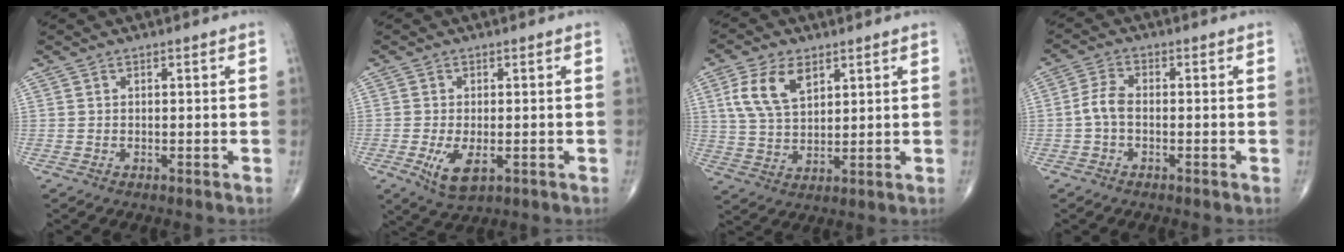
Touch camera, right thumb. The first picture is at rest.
{"total": 5.7, "force": [-1.7, 2.6, 4.7], "torque": [-0.089, -0.012, -0.024]}
{"total": 9.4, "force": [4.1, 5.3, 6.6], "torque": [-0.124, -0.009, 0.082]}
{"total": 3.8, "force": [-0.8, 2.1, 3.0], "torque": [-0.065, 0.013, -0.024]}